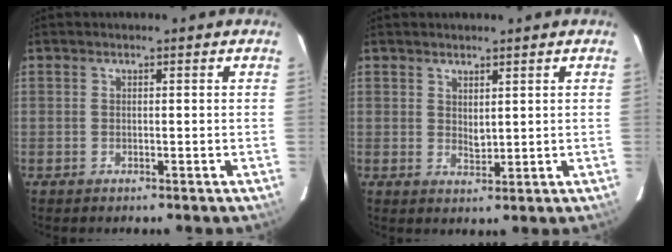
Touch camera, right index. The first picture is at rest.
{"total": 2.2, "force": [1.5, 1.1, 1.2], "torque": [-0.019, -0.003, 0.028]}